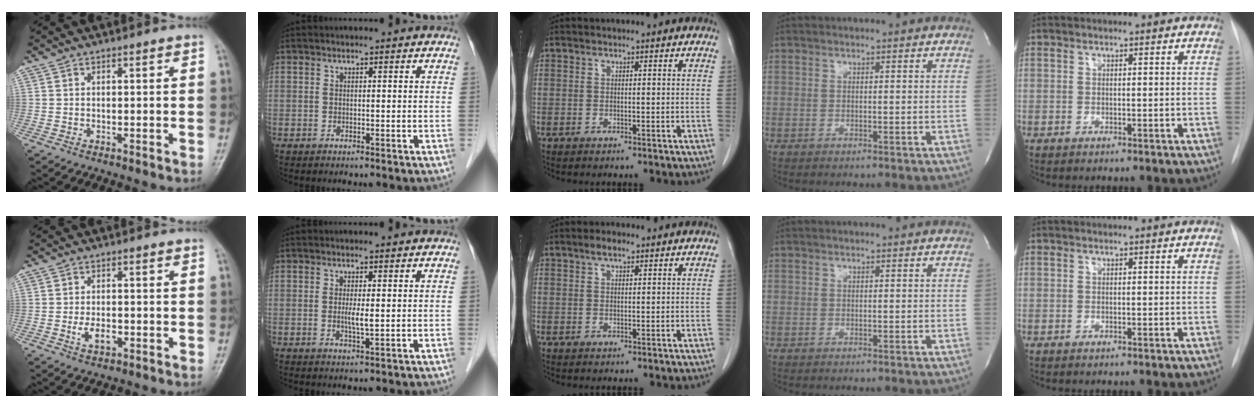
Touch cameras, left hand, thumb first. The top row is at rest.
{"thumb": {"total": 3.7, "force": [-1.2, 2.2, 2.8], "torque": [-0.046, 0.004, -0.017]}, "index": {"total": 2.1, "force": [-0.1, 0.1, 2.1], "torque": [-0.044, -0.007, -0.002]}, "middle": {"total": 2.0, "force": [1.3, 0.8, 1.3], "torque": [-0.029, 0.007, 0.023]}}